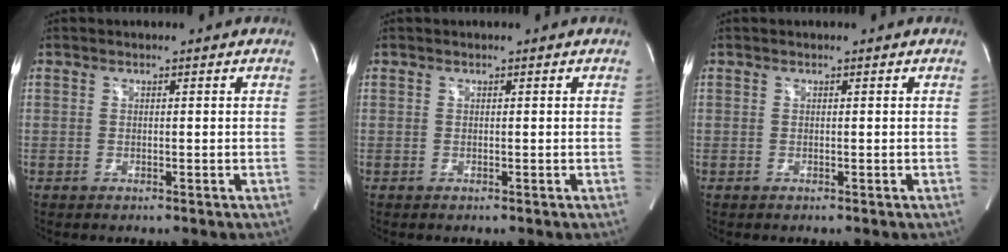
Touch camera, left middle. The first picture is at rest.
{"total": 0.0}
{"total": 0.0}